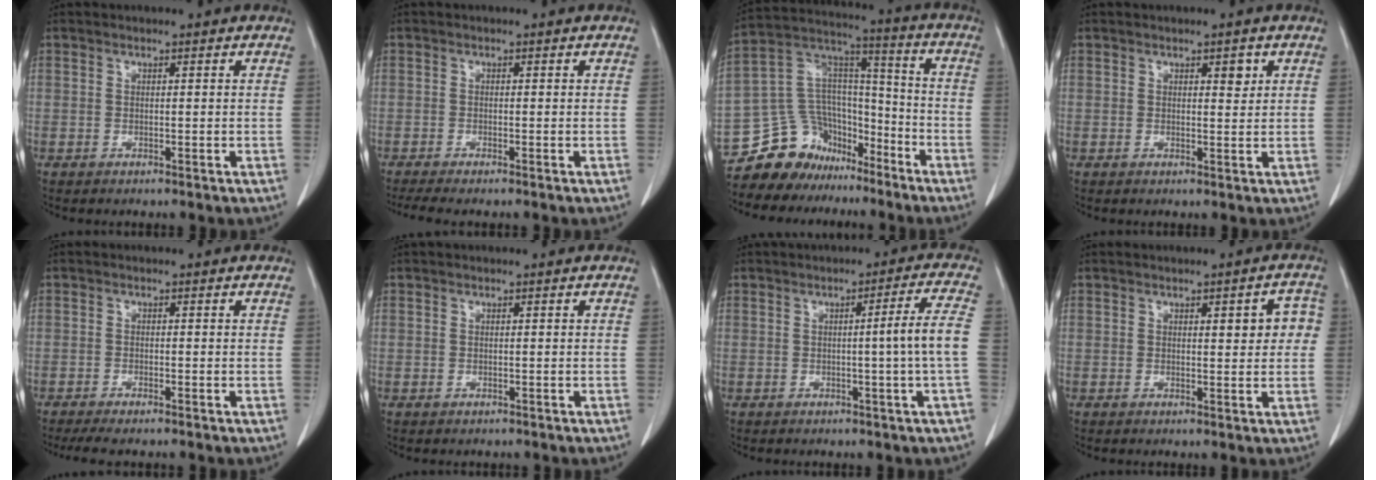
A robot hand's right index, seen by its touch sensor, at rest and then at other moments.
{"total": 4.0, "force": [-3.3, 0.2, 2.1], "torque": [-0.032, -0.010, -0.054]}
{"total": 14.7, "force": [-11.3, 9.0, 3.0], "torque": [-0.059, 0.090, -0.192]}
{"total": 1.8, "force": [0.9, 0.7, 1.4], "torque": [-0.017, -0.002, 0.012]}
{"total": 4.3, "force": [-3.6, 0.6, 2.2], "torque": [-0.030, -0.009, -0.051]}
{"total": 0.7, "force": [-0.3, 0.6, -0.1], "torque": [-0.002, 0.007, -0.005]}
{"total": 5.8, "force": [-0.7, -1.6, 5.5], "torque": [-0.073, 0.001, -0.009]}
{"total": 4.2, "force": [0.9, 1.4, 3.9], "torque": [-0.041, 0.012, 0.010]}